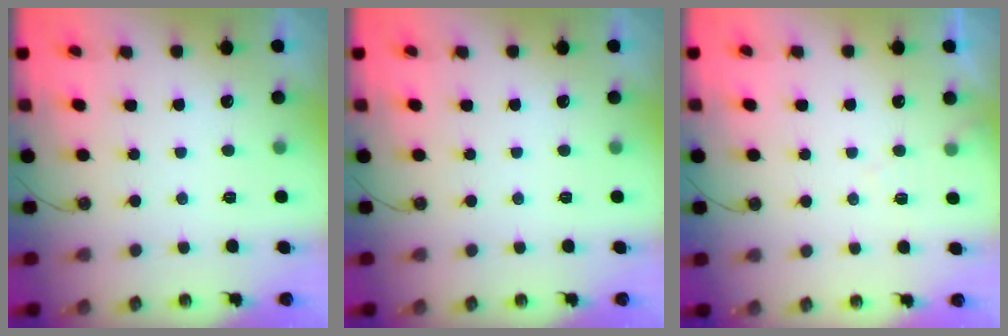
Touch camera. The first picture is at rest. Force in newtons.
{"total": 0.0}
{"total": 4.6, "press": 4.6, "slide": 0.7}